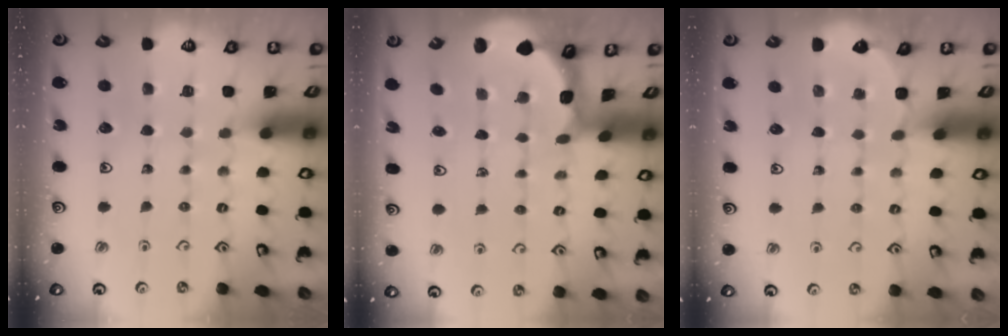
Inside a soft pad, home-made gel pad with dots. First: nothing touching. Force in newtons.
{"total": 2.0, "press": 2.0, "slide": 0.3}
{"total": 1.7, "press": 1.7, "slide": 0.1}